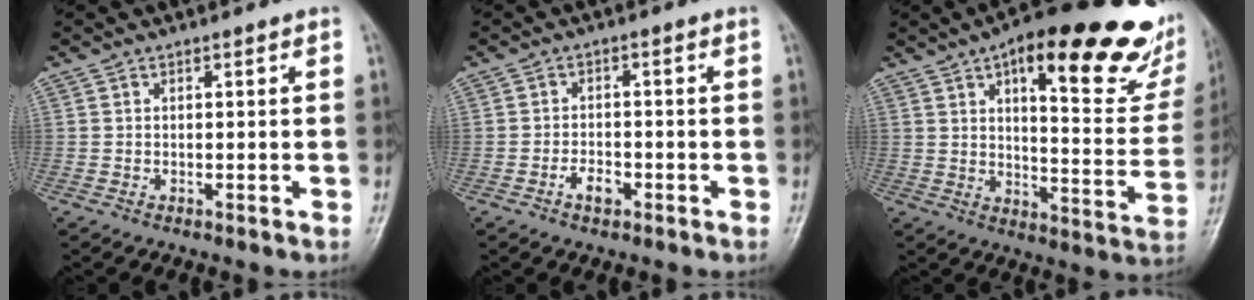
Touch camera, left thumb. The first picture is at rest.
{"total": 3.2, "force": [-1.7, 1.8, 2.1], "torque": [-0.030, 0.014, -0.029]}
{"total": 28.1, "force": [15.6, 9.2, 21.4], "torque": [-0.252, -0.041, 0.211]}